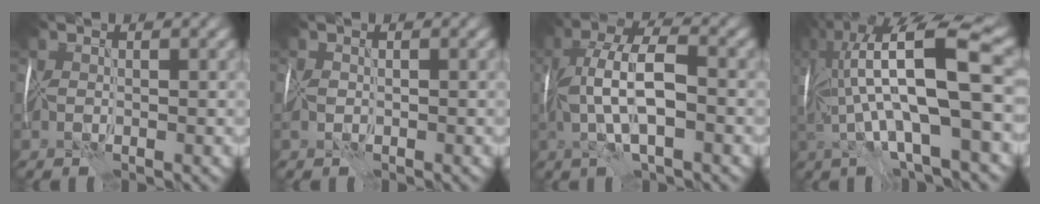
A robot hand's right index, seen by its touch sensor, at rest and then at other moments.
{"total": 1.2, "force": [-0.4, 0.9, 0.7], "torque": [-0.017, -0.001, -0.011]}
{"total": 7.5, "force": [-0.6, 2.8, 6.9], "torque": [-0.133, 0.022, -0.020]}
{"total": 14.7, "force": [1.5, 3.9, 14.1], "torque": [-0.261, 0.026, 0.034]}